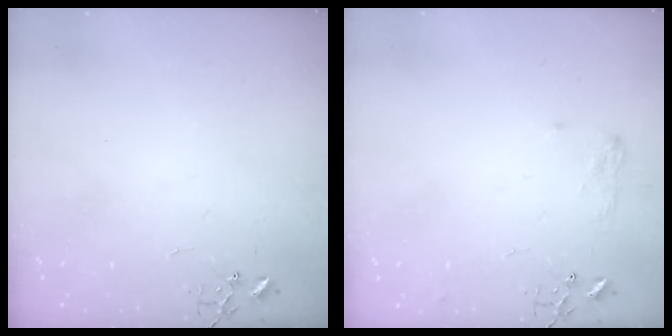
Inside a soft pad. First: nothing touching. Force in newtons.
{"total": 6.6, "press": 6.5, "slide": 1.1}